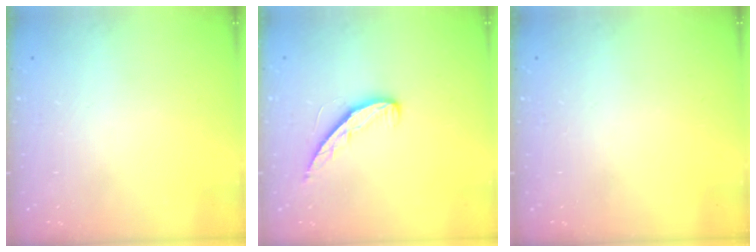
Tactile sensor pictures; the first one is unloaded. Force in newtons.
{"total": 7.0, "press": 7.0, "slide": 0.7}
{"total": 0.0}